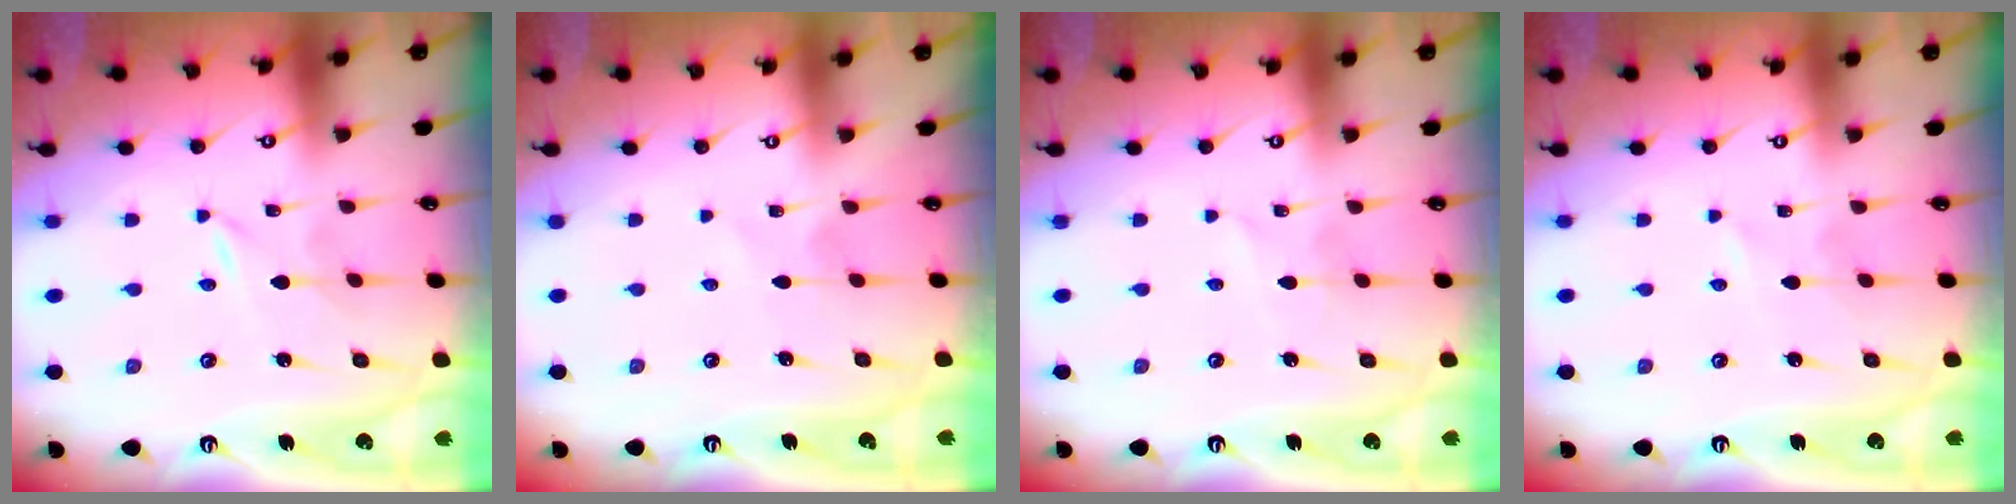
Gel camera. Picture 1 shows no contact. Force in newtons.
{"total": 2.1, "press": 2.1, "slide": 0.1}
{"total": 1.5, "press": 1.5, "slide": 0.2}
{"total": 1.4, "press": 1.4, "slide": 0.2}